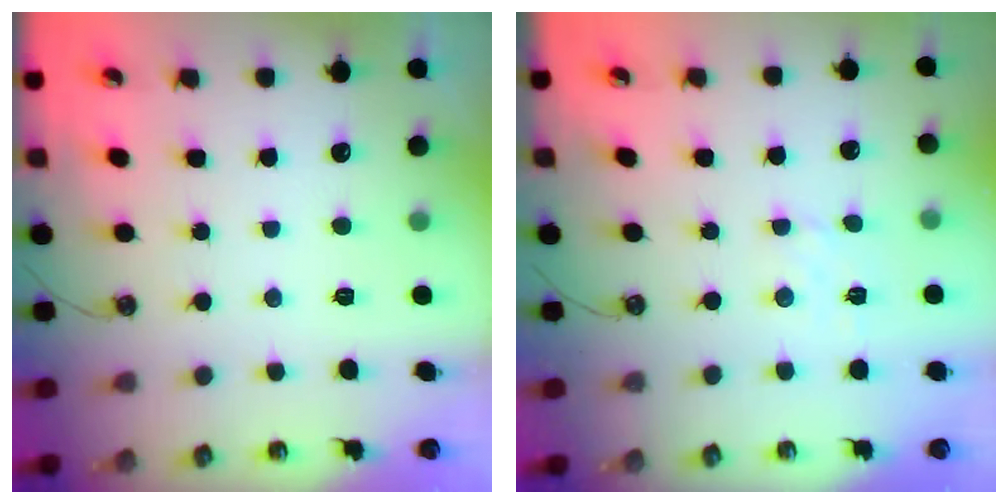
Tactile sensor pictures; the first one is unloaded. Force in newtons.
{"total": 2.9, "press": 2.9, "slide": 0.3}